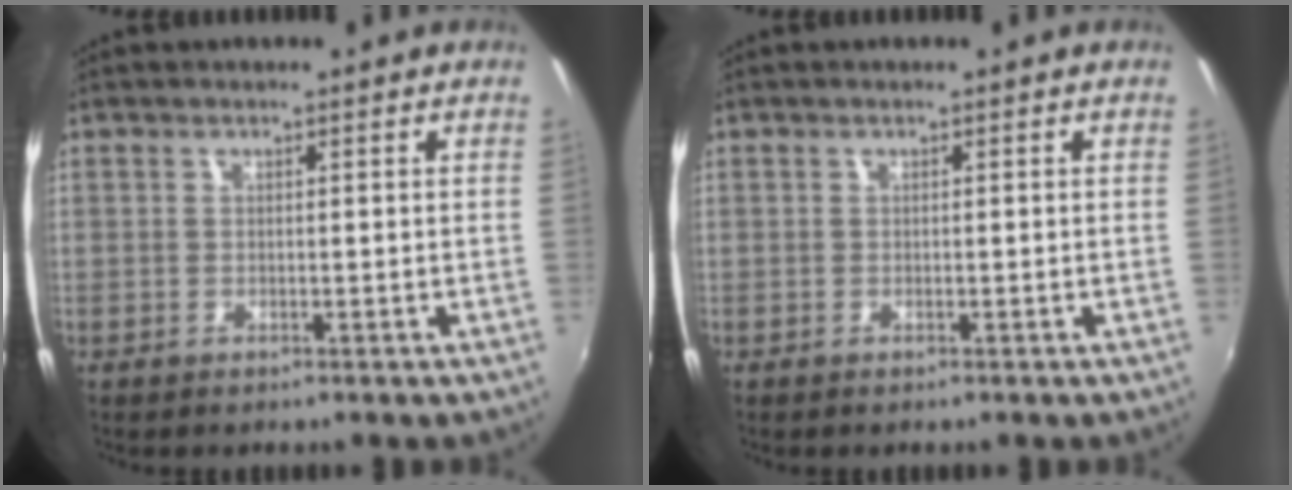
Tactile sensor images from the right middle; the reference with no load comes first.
{"total": 0.0}